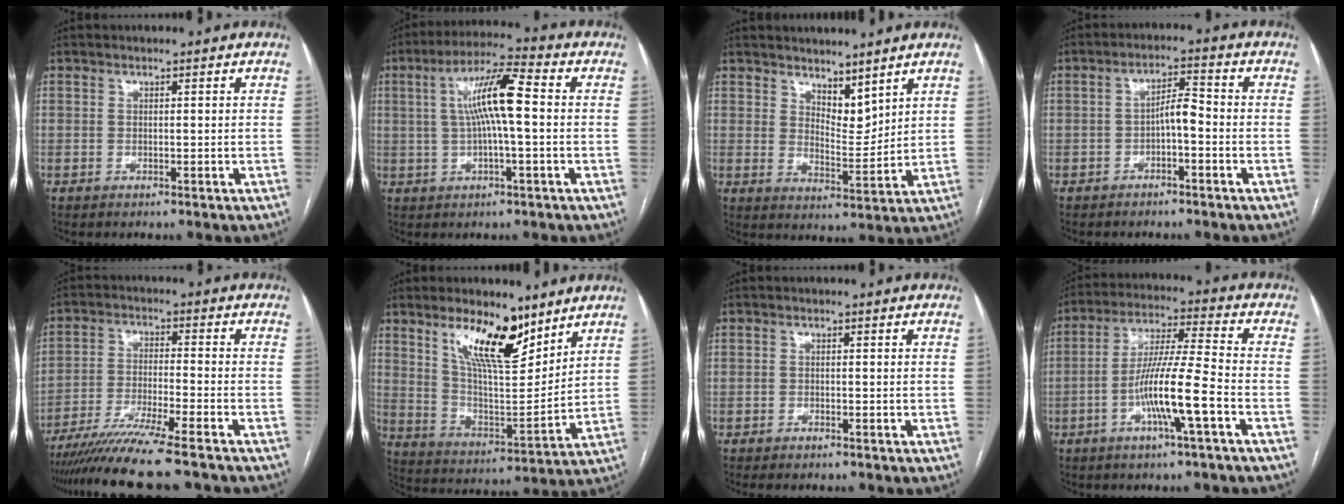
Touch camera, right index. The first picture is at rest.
{"total": 9.8, "force": [0.8, 1.0, 9.7], "torque": [-0.181, 0.021, 0.011]}
{"total": 5.8, "force": [4.6, 2.4, 2.5], "torque": [-0.038, -0.012, 0.088]}
{"total": 3.9, "force": [-1.3, 1.1, 3.5], "torque": [-0.060, 0.016, -0.021]}
{"total": 12.5, "force": [-10.5, -0.9, 6.8], "torque": [-0.104, -0.031, -0.171]}
{"total": 13.6, "force": [8.9, 4.1, 9.5], "torque": [-0.162, -0.005, 0.163]}
{"total": 1.1, "force": [-1.0, 0.3, 0.5], "torque": [-0.011, -0.001, -0.011]}
{"total": 11.2, "force": [-4.2, -0.2, 10.4], "torque": [-0.197, 0.003, -0.079]}